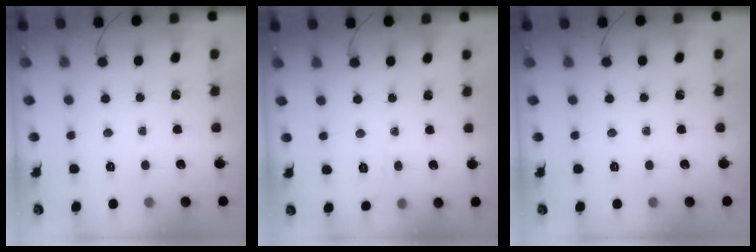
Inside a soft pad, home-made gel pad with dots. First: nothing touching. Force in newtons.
{"total": 3.5, "press": 3.1, "slide": 1.7}
{"total": 0.0}